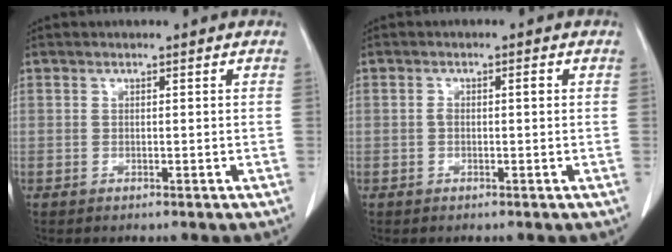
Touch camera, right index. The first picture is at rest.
{"total": 1.7, "force": [0.1, 0.6, 1.6], "torque": [-0.032, 0.007, 0.003]}